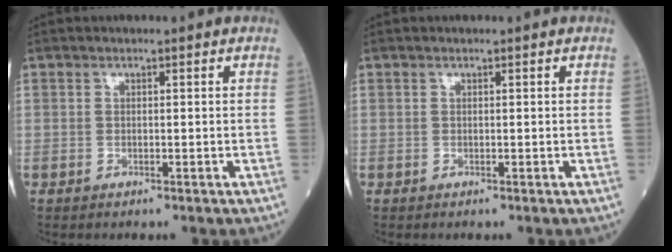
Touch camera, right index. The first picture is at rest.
{"total": 0.0}